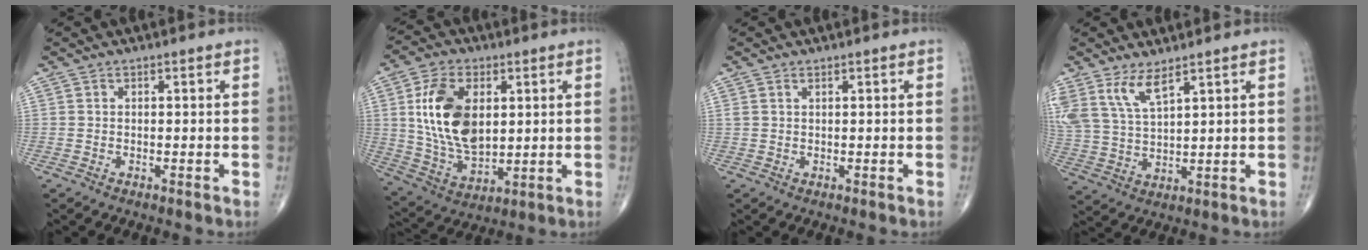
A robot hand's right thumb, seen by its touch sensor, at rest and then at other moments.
{"total": 16.1, "force": [3.2, 9.5, 12.5], "torque": [-0.221, -0.014, 0.067]}
{"total": 0.8, "force": [0.5, 0.3, 0.5], "torque": [-0.013, 0.008, 0.013]}
{"total": 6.6, "force": [4.6, 1.9, 4.3], "torque": [-0.094, -0.023, 0.102]}